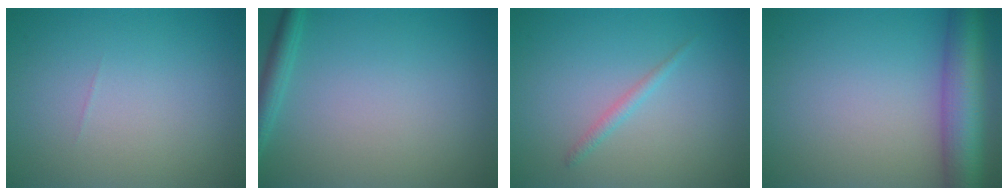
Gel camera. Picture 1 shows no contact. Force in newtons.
{"total": 1.9, "press": 1.9, "slide": 0.1}
{"total": 1.0, "press": 1.0, "slide": 0.1}
{"total": 7.5, "press": 7.5, "slide": 0.2}